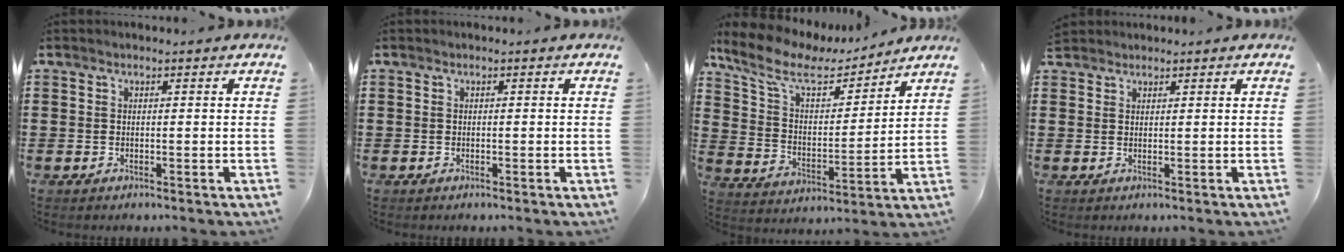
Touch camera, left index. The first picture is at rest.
{"total": 0.0}
{"total": 8.8, "force": [6.7, 3.1, 4.7], "torque": [-0.120, -0.031, 0.112]}
{"total": 1.5, "force": [1.4, 0.5, 0.0], "torque": [-0.004, 0.002, 0.029]}